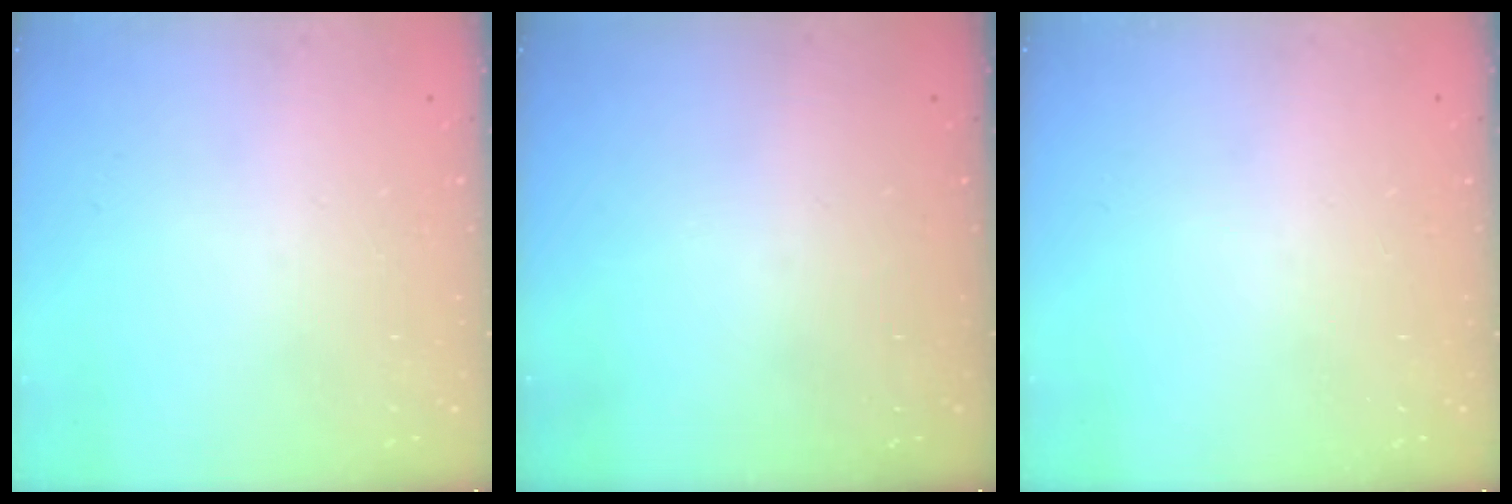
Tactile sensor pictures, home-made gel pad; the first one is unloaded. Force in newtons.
{"total": 0.0}
{"total": 0.0}